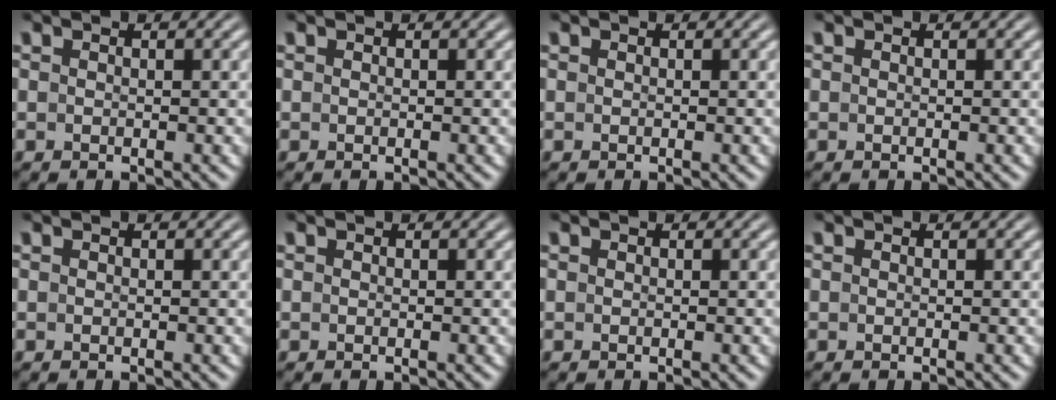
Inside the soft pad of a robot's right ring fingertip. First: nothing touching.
{"total": 0.0}
{"total": 0.0}
{"total": 0.0}
{"total": 0.0}
{"total": 0.0}
{"total": 0.0}
{"total": 0.0}